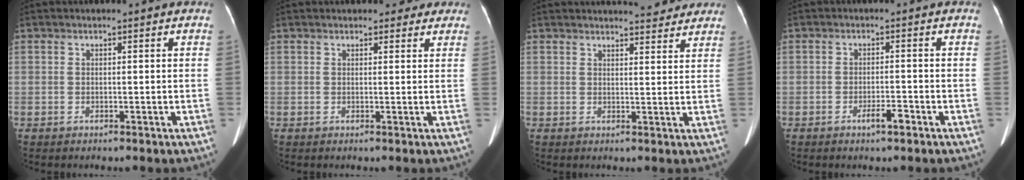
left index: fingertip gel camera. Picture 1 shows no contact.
{"total": 3.6, "force": [3.0, 1.7, 1.0], "torque": [0.002, 0.007, 0.028]}
{"total": 7.6, "force": [7.0, 1.5, 2.5], "torque": [-0.025, 0.003, 0.074]}
{"total": 2.5, "force": [-1.6, 0.4, 1.9], "torque": [-0.031, 0.001, -0.026]}